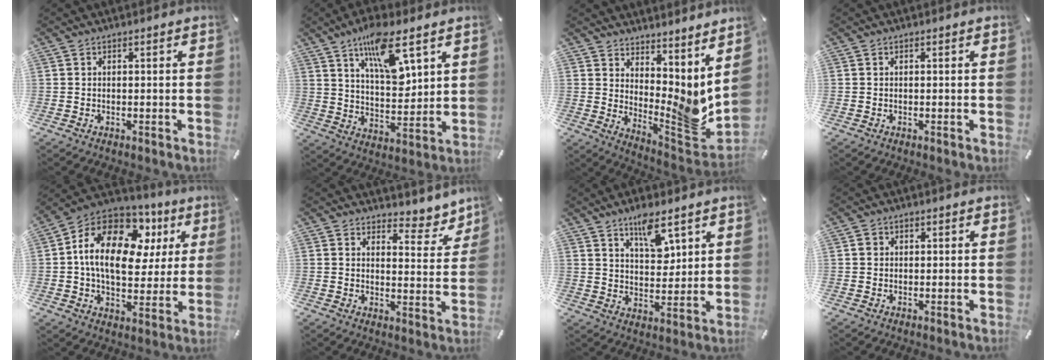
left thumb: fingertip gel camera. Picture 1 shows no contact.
{"total": 13.4, "force": [8.1, 5.1, 9.3], "torque": [-0.150, -0.035, 0.139]}
{"total": 6.9, "force": [2.0, 3.9, 5.3], "torque": [-0.040, -0.073, 0.045]}
{"total": 0.0}
{"total": 19.1, "force": [5.4, 12.6, 13.4], "torque": [-0.256, -0.014, 0.089]}
{"total": 6.8, "force": [5.5, 3.7, 1.8], "torque": [-0.003, -0.053, 0.093]}
{"total": 9.3, "force": [6.1, 4.3, 5.5], "torque": [-0.069, -0.035, 0.100]}
{"total": 1.4, "force": [0.1, 1.3, 0.5], "torque": [-0.003, 0.004, -0.001]}